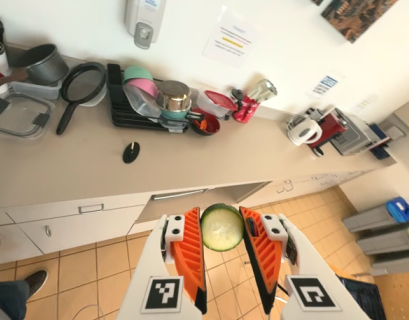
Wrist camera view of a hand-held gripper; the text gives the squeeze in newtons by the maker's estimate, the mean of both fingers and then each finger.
{"total": 7.9, "left": 7.6, "right": 8.1}